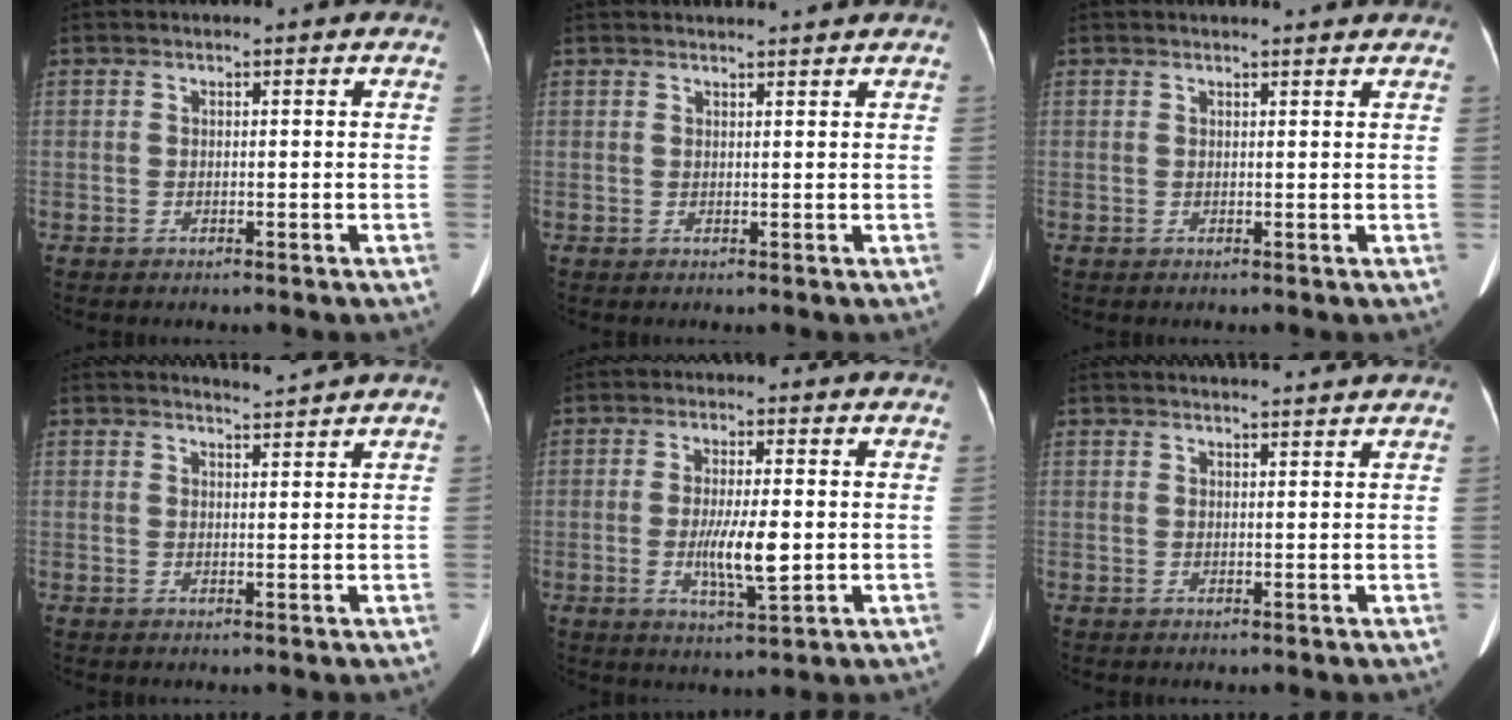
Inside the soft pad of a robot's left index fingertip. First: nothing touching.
{"total": 3.6, "force": [3.5, -0.1, 0.9], "torque": [-0.016, 0.017, 0.043]}
{"total": 4.2, "force": [4.0, 0.4, 1.3], "torque": [-0.021, 0.014, 0.041]}
{"total": 2.1, "force": [1.8, -1.0, -0.3], "torque": [-0.009, -0.012, 0.037]}
{"total": 6.7, "force": [-0.7, 1.3, 6.6], "torque": [-0.124, -0.013, -0.012]}
{"total": 6.3, "force": [6.1, -0.1, 1.6], "torque": [-0.025, 0.020, 0.068]}